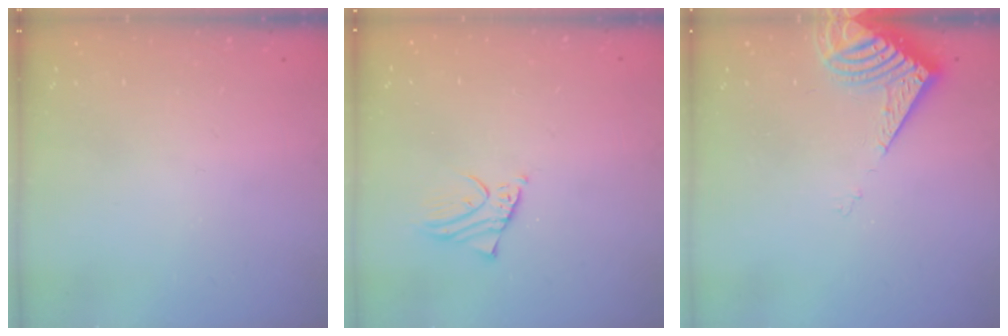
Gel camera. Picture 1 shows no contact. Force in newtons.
{"total": 1.9, "press": 1.9, "slide": 0.3}
{"total": 7.5, "press": 7.4, "slide": 0.9}